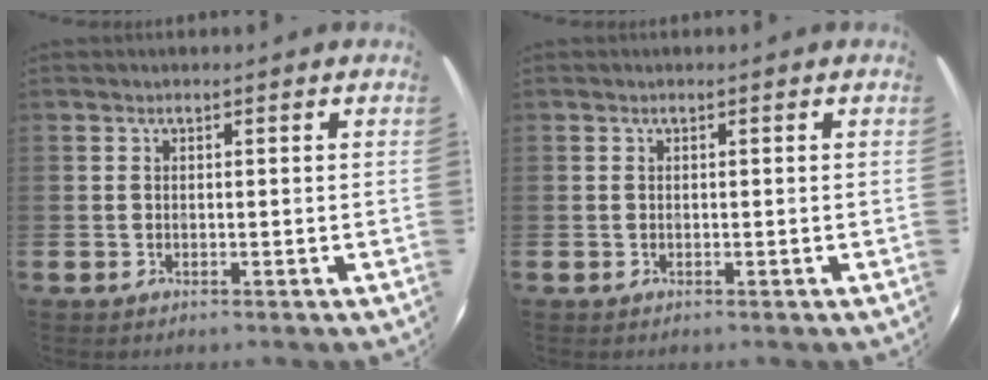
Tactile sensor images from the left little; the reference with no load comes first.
{"total": 0.0}